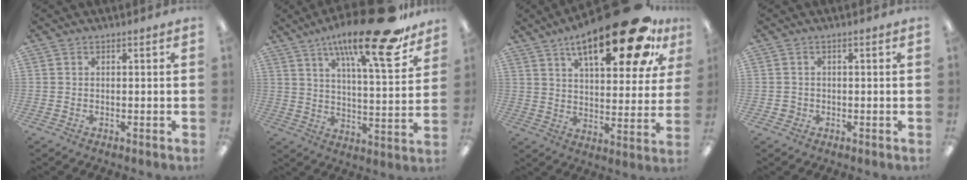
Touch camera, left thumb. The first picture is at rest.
{"total": 21.3, "force": [14.7, 4.5, 14.9], "torque": [-0.232, -0.089, 0.230]}
{"total": 24.6, "force": [14.4, 8.2, 18.2], "torque": [-0.273, -0.072, 0.226]}
{"total": 1.4, "force": [-0.4, 1.3, 0.2], "torque": [-0.005, 0.005, -0.011]}